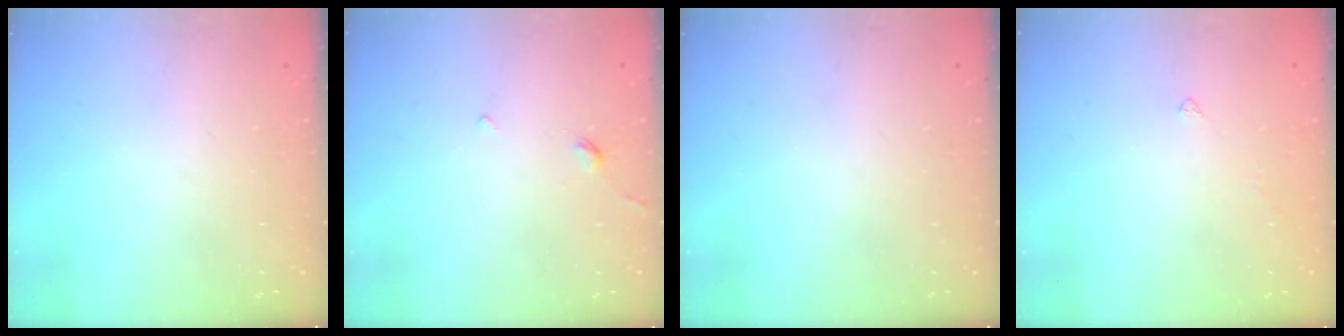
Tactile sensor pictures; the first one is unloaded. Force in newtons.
{"total": 1.7, "press": 1.6, "slide": 0.5}
{"total": 0.0}
{"total": 1.9, "press": 1.8, "slide": 0.4}